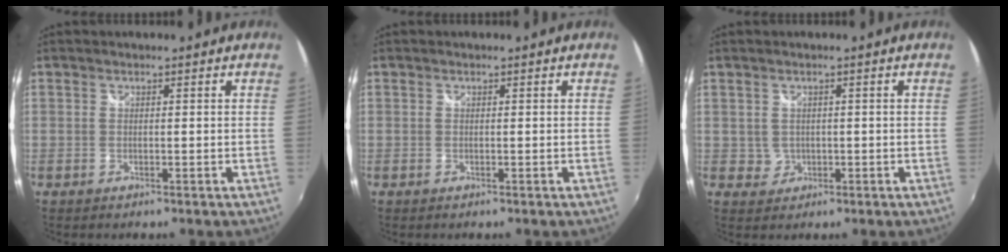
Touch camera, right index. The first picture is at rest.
{"total": 0.0}
{"total": 2.0, "force": [0.2, 2.0, 0.2], "torque": [0.000, 0.004, 0.007]}